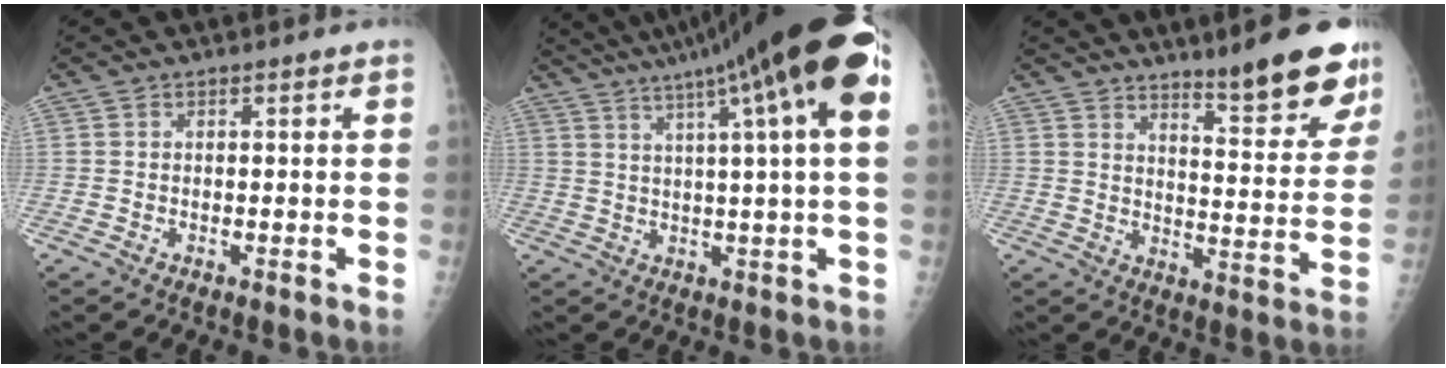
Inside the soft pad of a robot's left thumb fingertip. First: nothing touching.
{"total": 20.4, "force": [10.0, 0.9, 17.8], "torque": [-0.273, 0.021, 0.134]}
{"total": 14.2, "force": [10.5, 2.9, 9.2], "torque": [-0.084, -0.075, 0.148]}